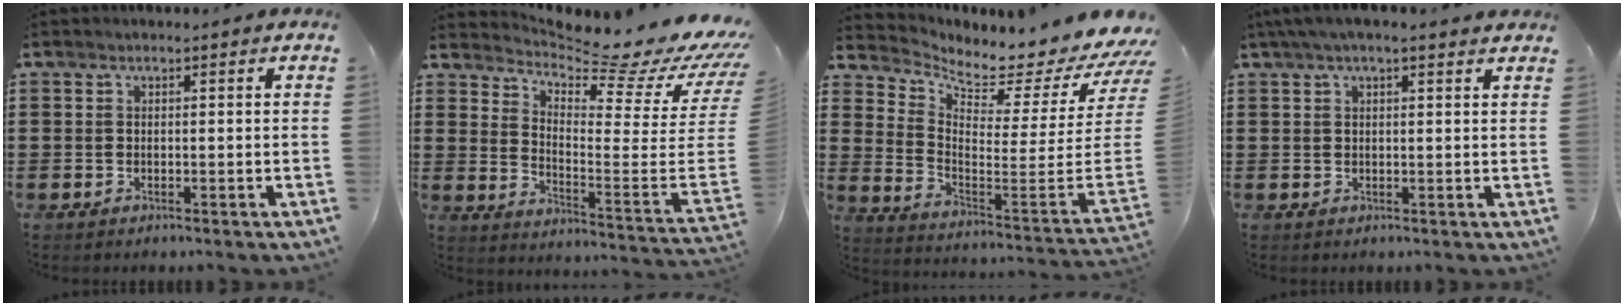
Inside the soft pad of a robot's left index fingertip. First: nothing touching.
{"total": 6.4, "force": [5.6, 0.5, 3.1], "torque": [-0.066, -0.069, 0.085]}
{"total": 3.6, "force": [3.2, 0.7, 1.4], "torque": [-0.040, -0.058, 0.044]}
{"total": 2.8, "force": [1.9, 0.8, 1.9], "torque": [-0.041, 0.008, 0.034]}